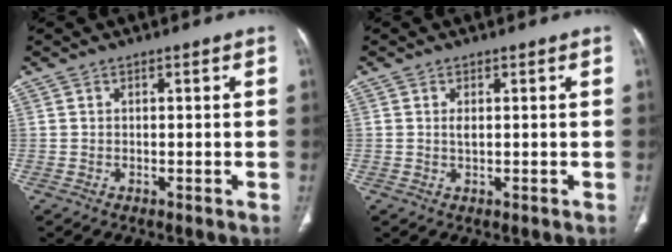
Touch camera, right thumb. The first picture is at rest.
{"total": 1.2, "force": [0.2, 0.4, 1.1], "torque": [-0.022, -0.002, 0.007]}